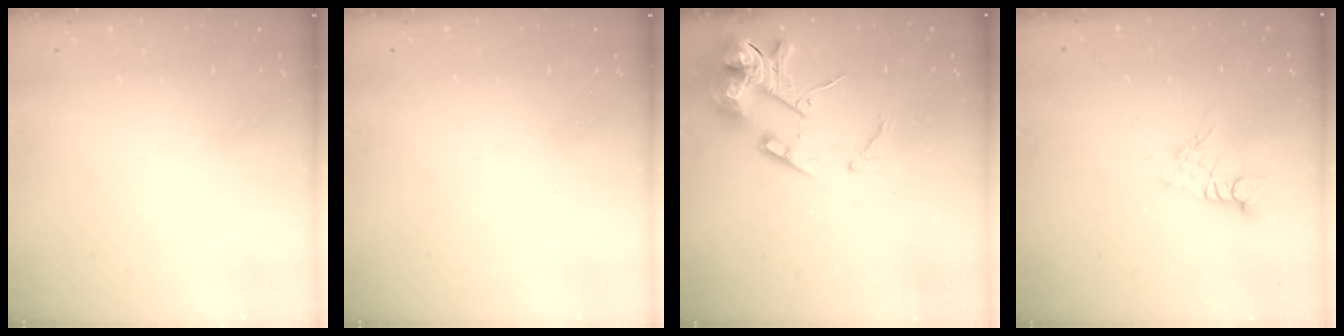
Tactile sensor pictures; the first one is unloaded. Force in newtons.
{"total": 0.0}
{"total": 14.2, "press": 14.0, "slide": 2.1}
{"total": 3.9, "press": 3.9, "slide": 0.4}